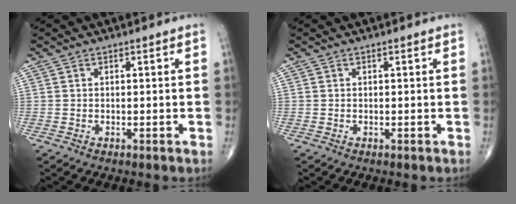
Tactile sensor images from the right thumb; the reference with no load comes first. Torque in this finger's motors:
{"motor_torque": [-0.04, 0.03, -0.01, -0.01, 0.01]}